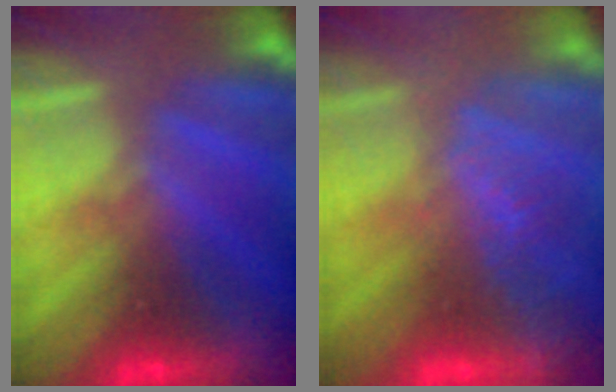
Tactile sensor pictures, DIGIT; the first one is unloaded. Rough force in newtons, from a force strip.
{"total": 2.9}